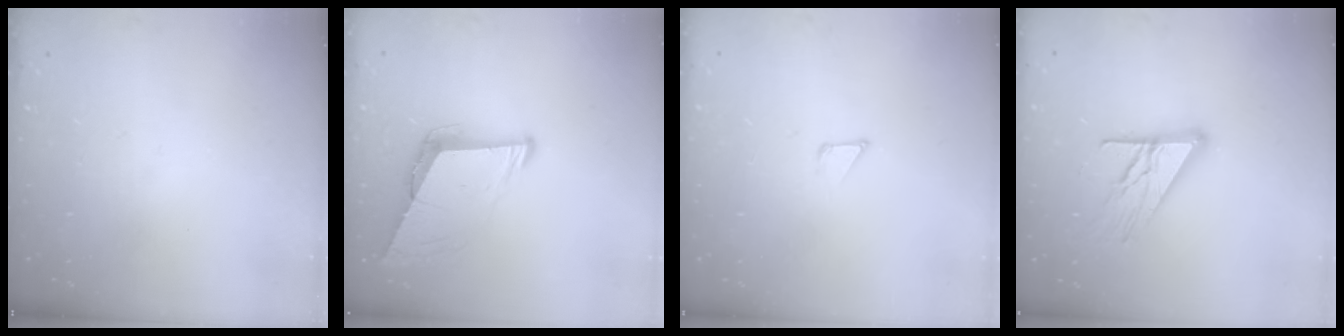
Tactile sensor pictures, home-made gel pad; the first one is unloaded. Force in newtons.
{"total": 8.3, "press": 7.8, "slide": 3.1}
{"total": 1.7, "press": 1.7, "slide": 0.0}
{"total": 13.8, "press": 13.8, "slide": 1.1}